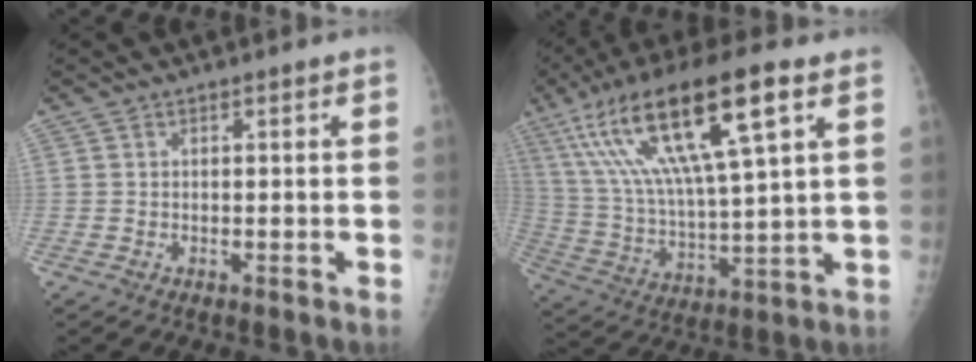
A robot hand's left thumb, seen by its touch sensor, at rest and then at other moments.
{"total": 22.3, "force": [10.2, 5.1, 19.1], "torque": [-0.367, -0.008, 0.186]}